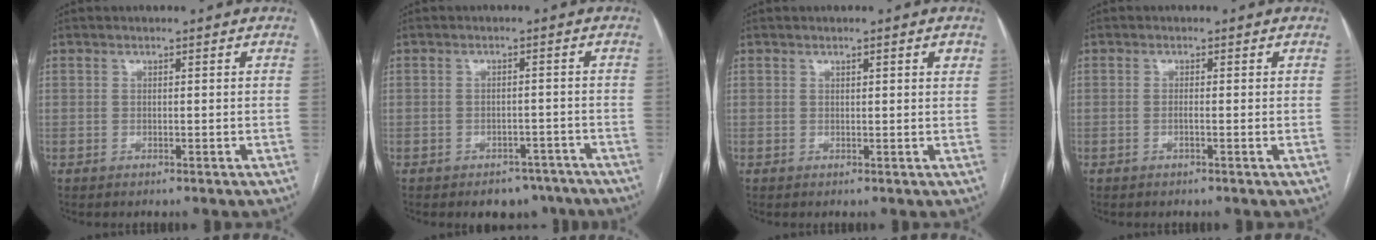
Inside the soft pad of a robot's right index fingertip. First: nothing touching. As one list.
[{"total": 5.4, "force": [-4.2, 3.1, 1.2], "torque": [0.003, 0.015, -0.054]}, {"total": 1.8, "force": [0.9, 0.1, 1.6], "torque": [-0.022, 0.000, 0.012]}, {"total": 1.0, "force": [-0.3, -0.1, 0.9], "torque": [-0.017, 0.000, -0.004]}]